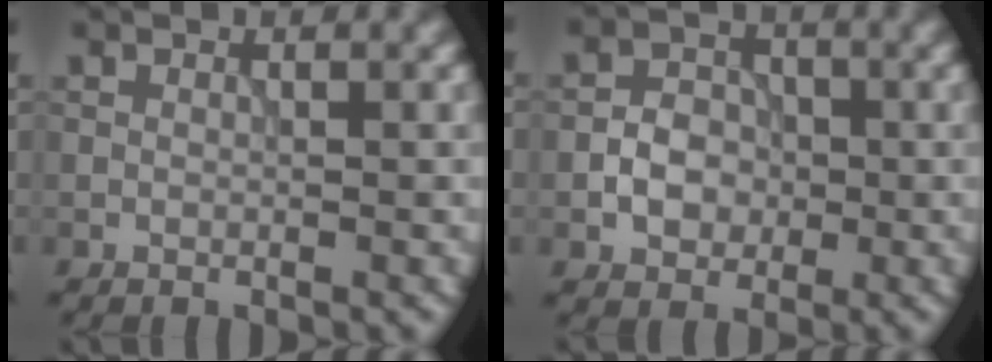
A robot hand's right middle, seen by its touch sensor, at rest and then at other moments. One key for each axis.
{"total": 3.2, "fx": -0.8, "fy": 2.6, "fz": 1.6, "tx": -0.023, "ty": 0.003, "tz": -0.017}